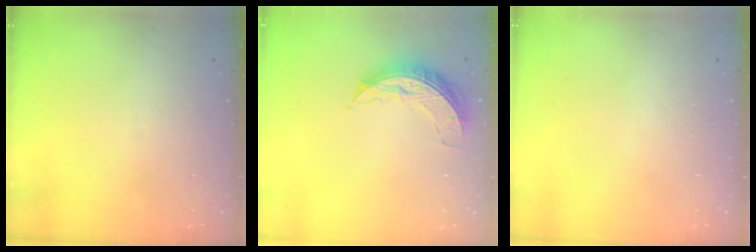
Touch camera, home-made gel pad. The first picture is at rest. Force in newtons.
{"total": 7.6, "press": 7.6, "slide": 0.1}
{"total": 0.0}